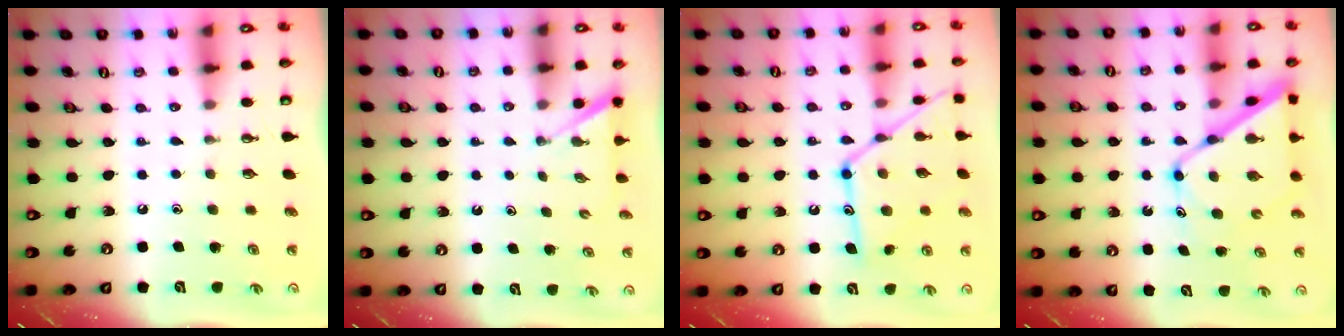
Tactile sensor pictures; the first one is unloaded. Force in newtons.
{"total": 1.2, "press": 1.2, "slide": 0.1}
{"total": 16.5, "press": 16.4, "slide": 1.3}
{"total": 13.0, "press": 13.0, "slide": 1.3}